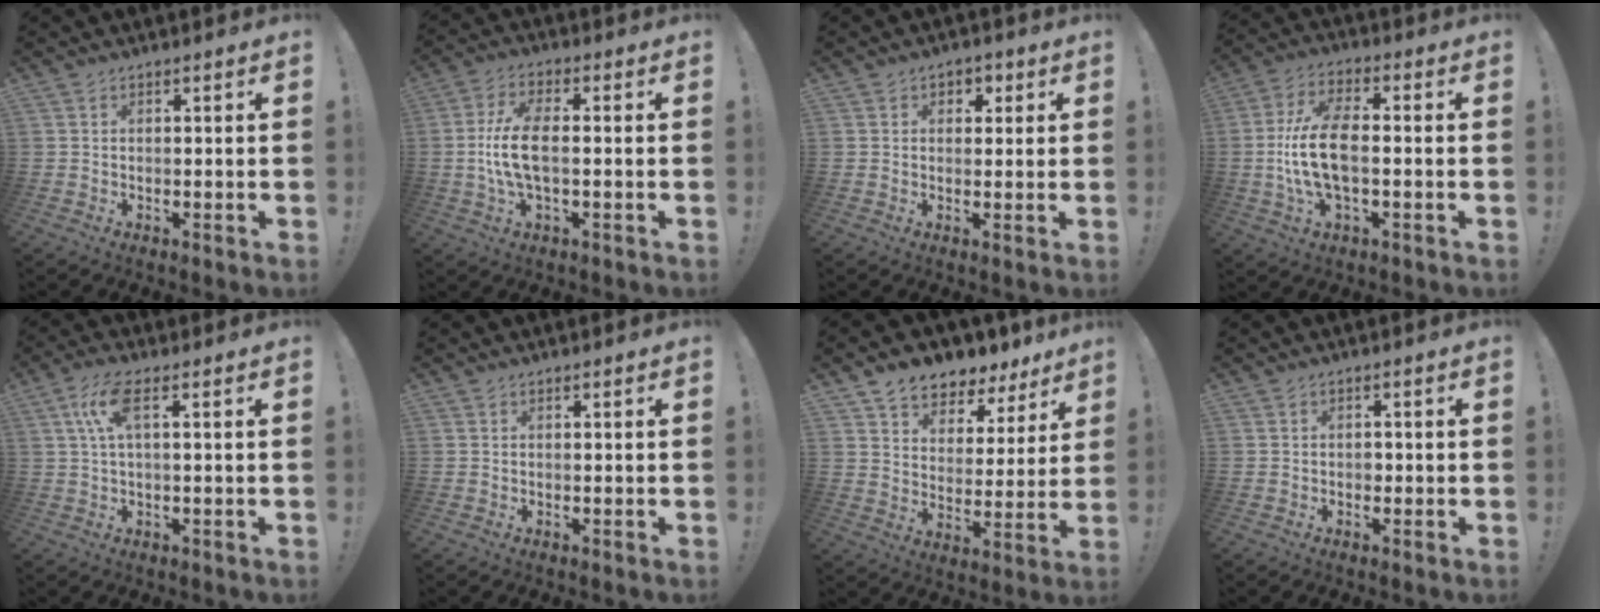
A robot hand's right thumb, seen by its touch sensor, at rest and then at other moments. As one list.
[{"total": 10.1, "force": [-0.6, 4.2, 9.2], "torque": [-0.187, 0.001, -0.008]}, {"total": 4.2, "force": [1.4, 3.8, 1.2], "torque": [-0.009, -0.004, 0.022]}, {"total": 13.4, "force": [-1.4, 6.1, 11.9], "torque": [-0.248, 0.002, -0.026]}, {"total": 8.4, "force": [2.2, 3.1, 7.5], "torque": [-0.152, 0.007, 0.045]}, {"total": 0.0}, {"total": 7.9, "force": [6.4, 4.3, 1.8], "torque": [-0.028, -0.061, 0.119]}, {"total": 1.1, "force": [-0.5, 0.9, 0.5], "torque": [-0.008, 0.004, -0.011]}]